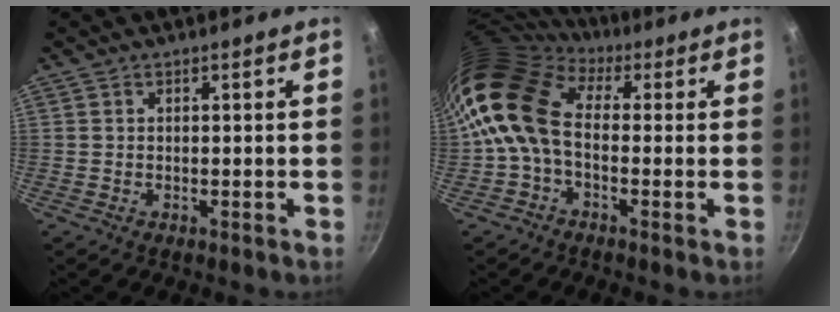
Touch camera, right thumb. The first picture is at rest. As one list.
[{"total": 12.3, "force": [0.1, 8.4, 9.1], "torque": [-0.162, 0.029, -0.022]}]